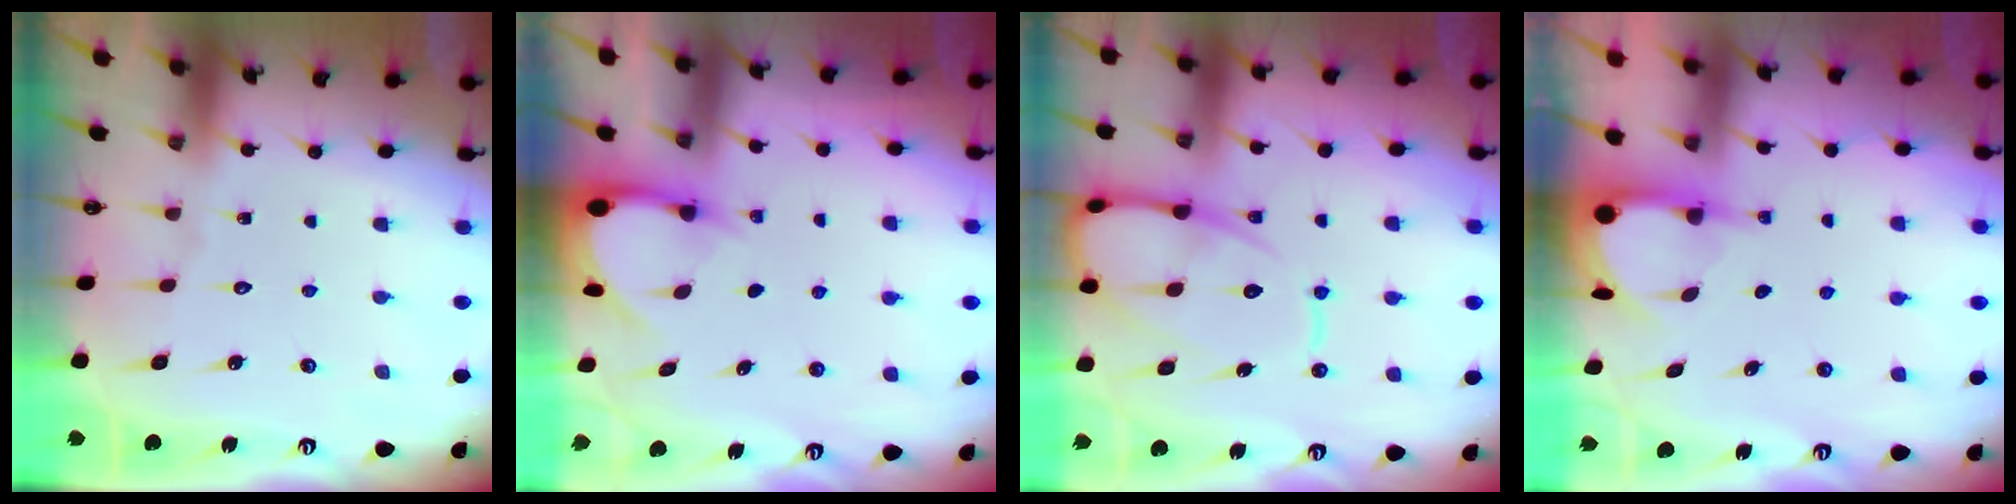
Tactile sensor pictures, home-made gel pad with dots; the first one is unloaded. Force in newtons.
{"total": 3.3, "press": 3.3, "slide": 0.3}
{"total": 13.3, "press": 13.3, "slide": 1.3}
{"total": 3.9, "press": 3.9, "slide": 0.3}